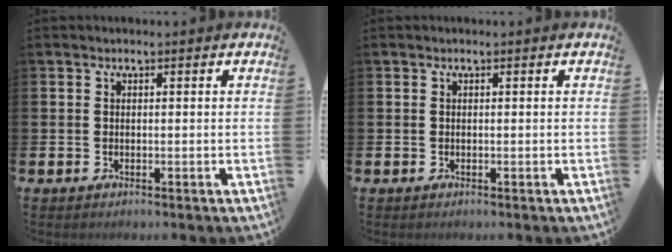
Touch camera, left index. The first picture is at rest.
{"total": 0.0}